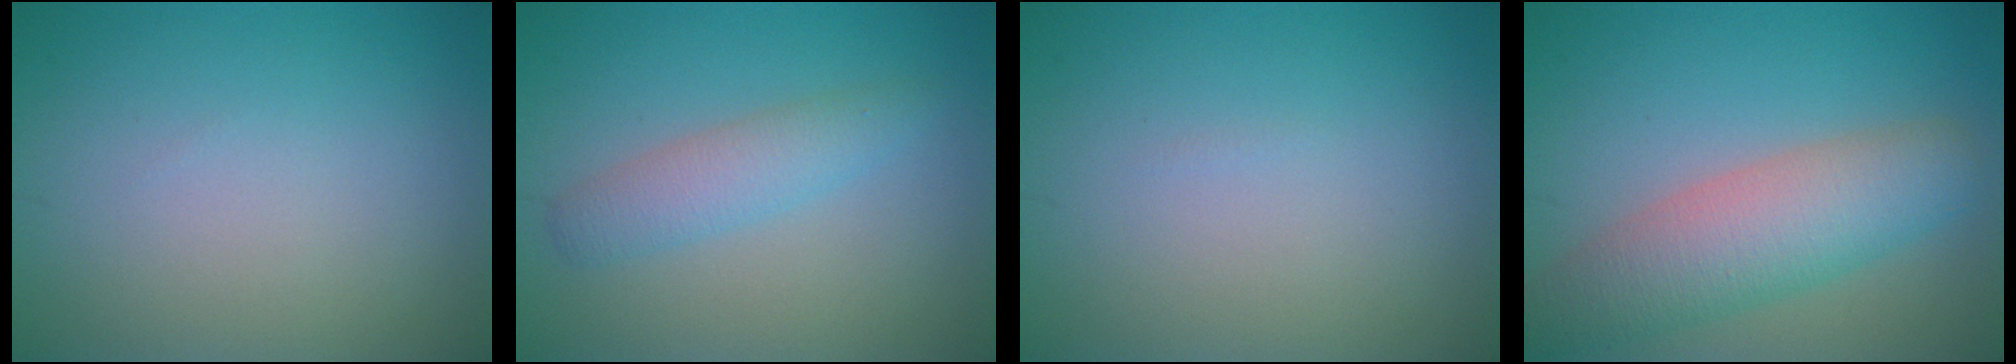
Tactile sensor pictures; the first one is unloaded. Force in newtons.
{"total": 2.8, "press": 2.8, "slide": 0.1}
{"total": 0.0}
{"total": 6.4, "press": 6.4, "slide": 0.4}